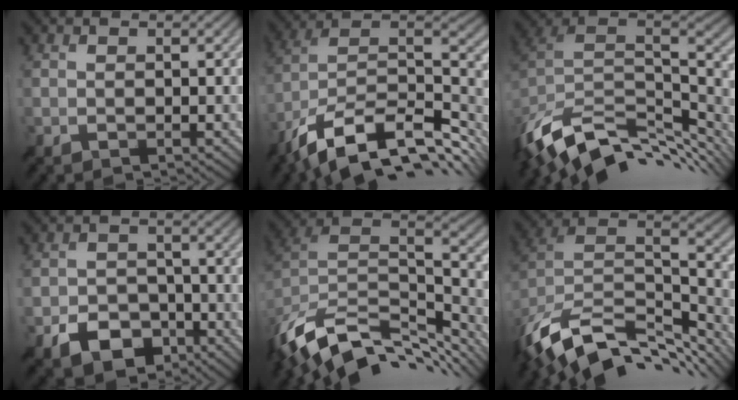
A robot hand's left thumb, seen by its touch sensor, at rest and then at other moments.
{"total": 16.5, "force": [-9.3, 7.9, 11.1], "torque": [-0.254, -0.016, -0.153]}
{"total": 13.5, "force": [-6.7, 7.2, 9.3], "torque": [-0.218, -0.014, -0.109]}
{"total": 5.8, "force": [-3.4, 4.0, 2.6], "torque": [-0.052, -0.008, -0.061]}
{"total": 13.5, "force": [-7.7, 7.2, 8.4], "torque": [-0.202, -0.021, -0.118]}
{"total": 13.7, "force": [-7.5, 7.5, 8.6], "torque": [-0.208, -0.029, -0.111]}